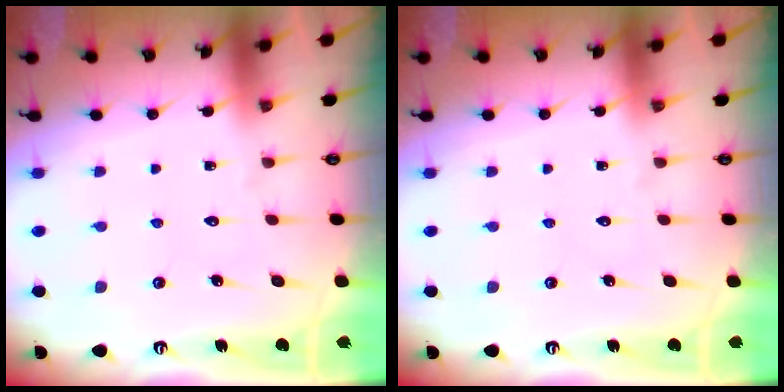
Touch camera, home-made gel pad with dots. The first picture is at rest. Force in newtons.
{"total": 0.0}